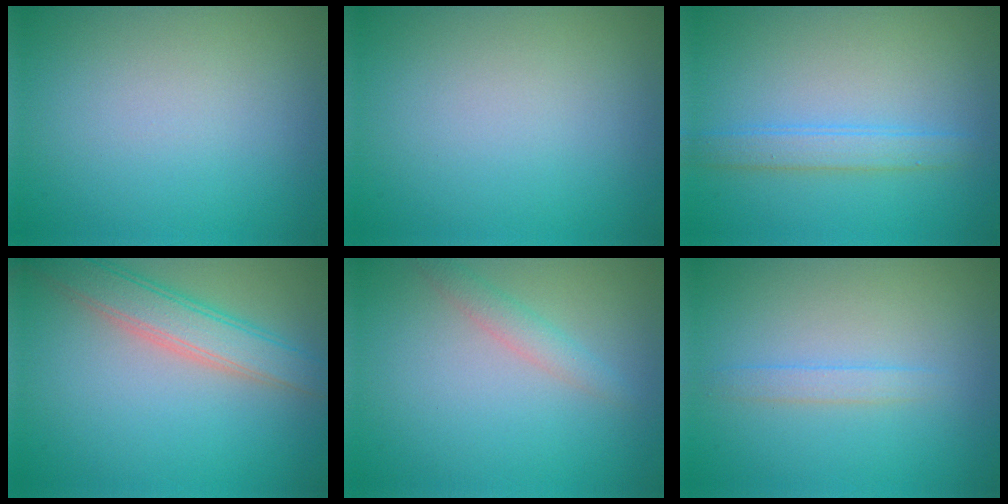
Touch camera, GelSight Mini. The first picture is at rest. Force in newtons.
{"total": 0.0}
{"total": 2.2, "press": 2.2, "slide": 0.1}
{"total": 4.6, "press": 4.6, "slide": 0.3}
{"total": 1.7, "press": 1.7, "slide": 0.0}
{"total": 1.2, "press": 1.2, "slide": 0.1}